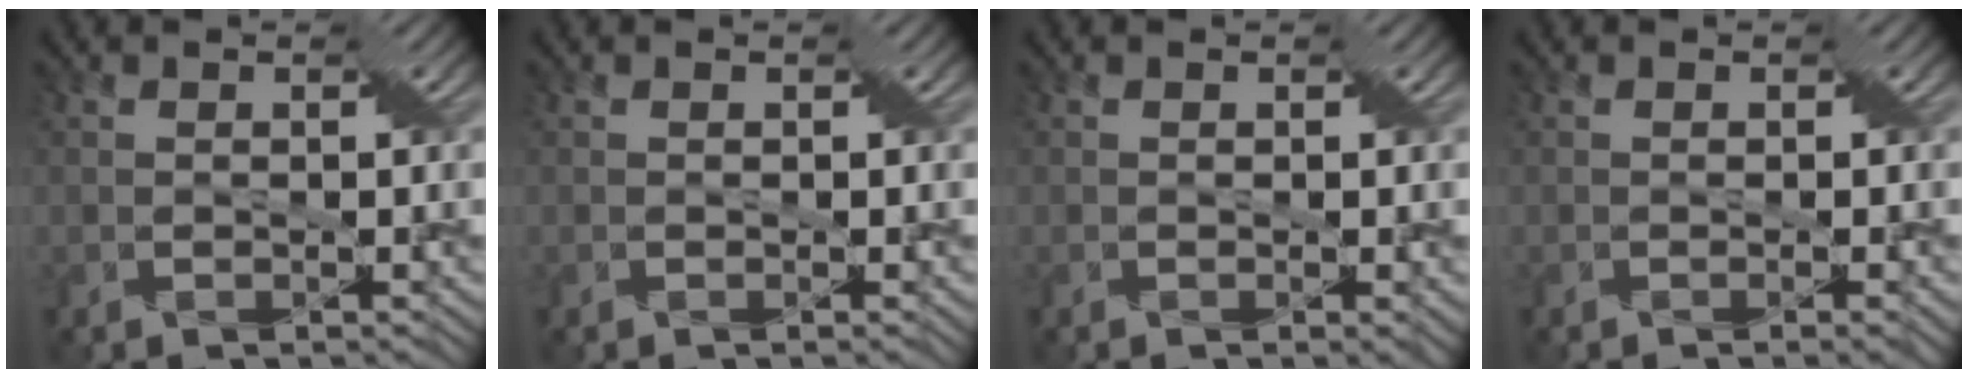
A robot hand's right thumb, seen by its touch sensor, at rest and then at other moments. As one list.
[{"total": 0.0}, {"total": 1.7, "force": [0.0, 0.9, 1.4], "torque": [-0.010, -0.003, 0.003]}, {"total": 1.1, "force": [-0.3, 0.2, 1.0], "torque": [-0.007, -0.002, -0.003]}]